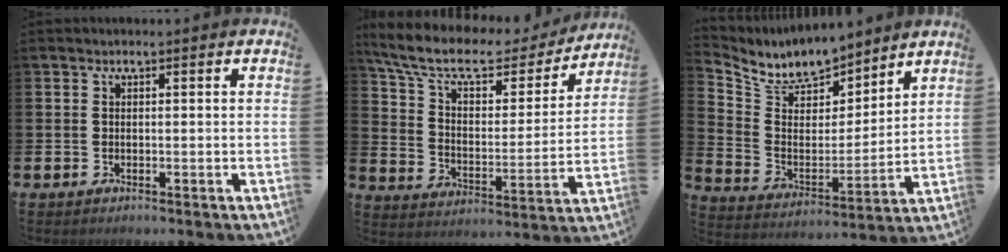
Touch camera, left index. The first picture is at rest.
{"total": 10.3, "force": [8.5, 3.6, 4.6], "torque": [-0.119, -0.052, 0.141]}
{"total": 9.1, "force": [8.6, 2.6, 1.5], "torque": [-0.074, -0.065, 0.156]}